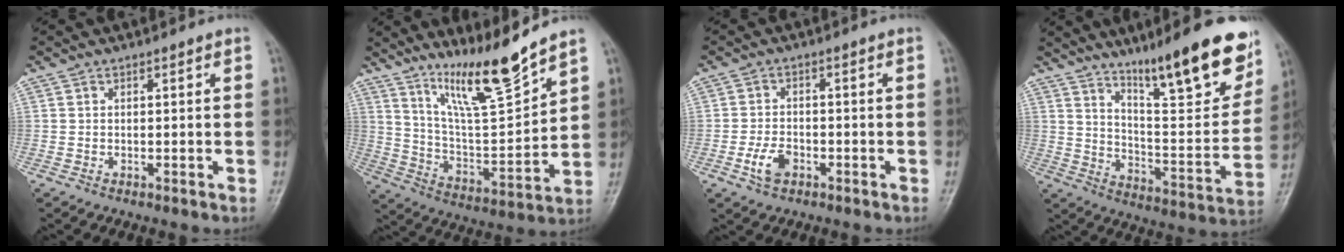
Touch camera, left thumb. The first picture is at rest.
{"total": 13.3, "force": [10.7, 0.7, 8.0], "torque": [-0.125, -0.081, 0.199]}
{"total": 4.3, "force": [-1.9, 2.6, 2.8], "torque": [-0.054, 0.011, -0.035]}
{"total": 21.0, "force": [14.2, 4.2, 14.9], "torque": [-0.182, -0.077, 0.229]}